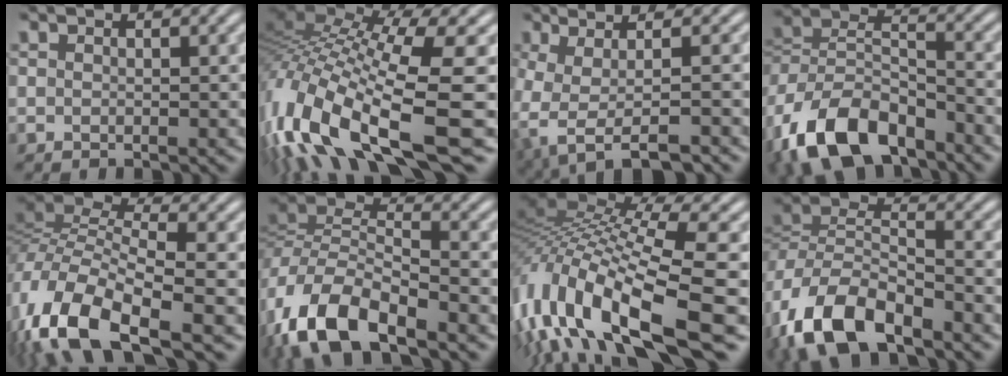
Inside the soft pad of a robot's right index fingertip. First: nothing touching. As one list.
[{"total": 13.2, "force": [-1.9, 8.1, 10.2], "torque": [-0.231, -0.031, -0.021]}, {"total": 7.9, "force": [-0.8, 4.5, 6.4], "torque": [-0.123, -0.009, -0.003]}, {"total": 10.9, "force": [-4.3, 7.8, 6.3], "torque": [-0.139, -0.030, -0.066]}, {"total": 13.3, "force": [-1.7, 9.1, 9.5], "torque": [-0.216, -0.022, -0.022]}, {"total": 8.9, "force": [-1.6, 6.1, 6.3], "torque": [-0.159, -0.024, -0.022]}, {"total": 14.6, "force": [-3.5, 8.9, 11.1], "torque": [-0.240, -0.030, -0.045]}, {"total": 8.1, "force": [-2.4, 5.4, 5.5], "torque": [-0.132, -0.020, -0.039]}]